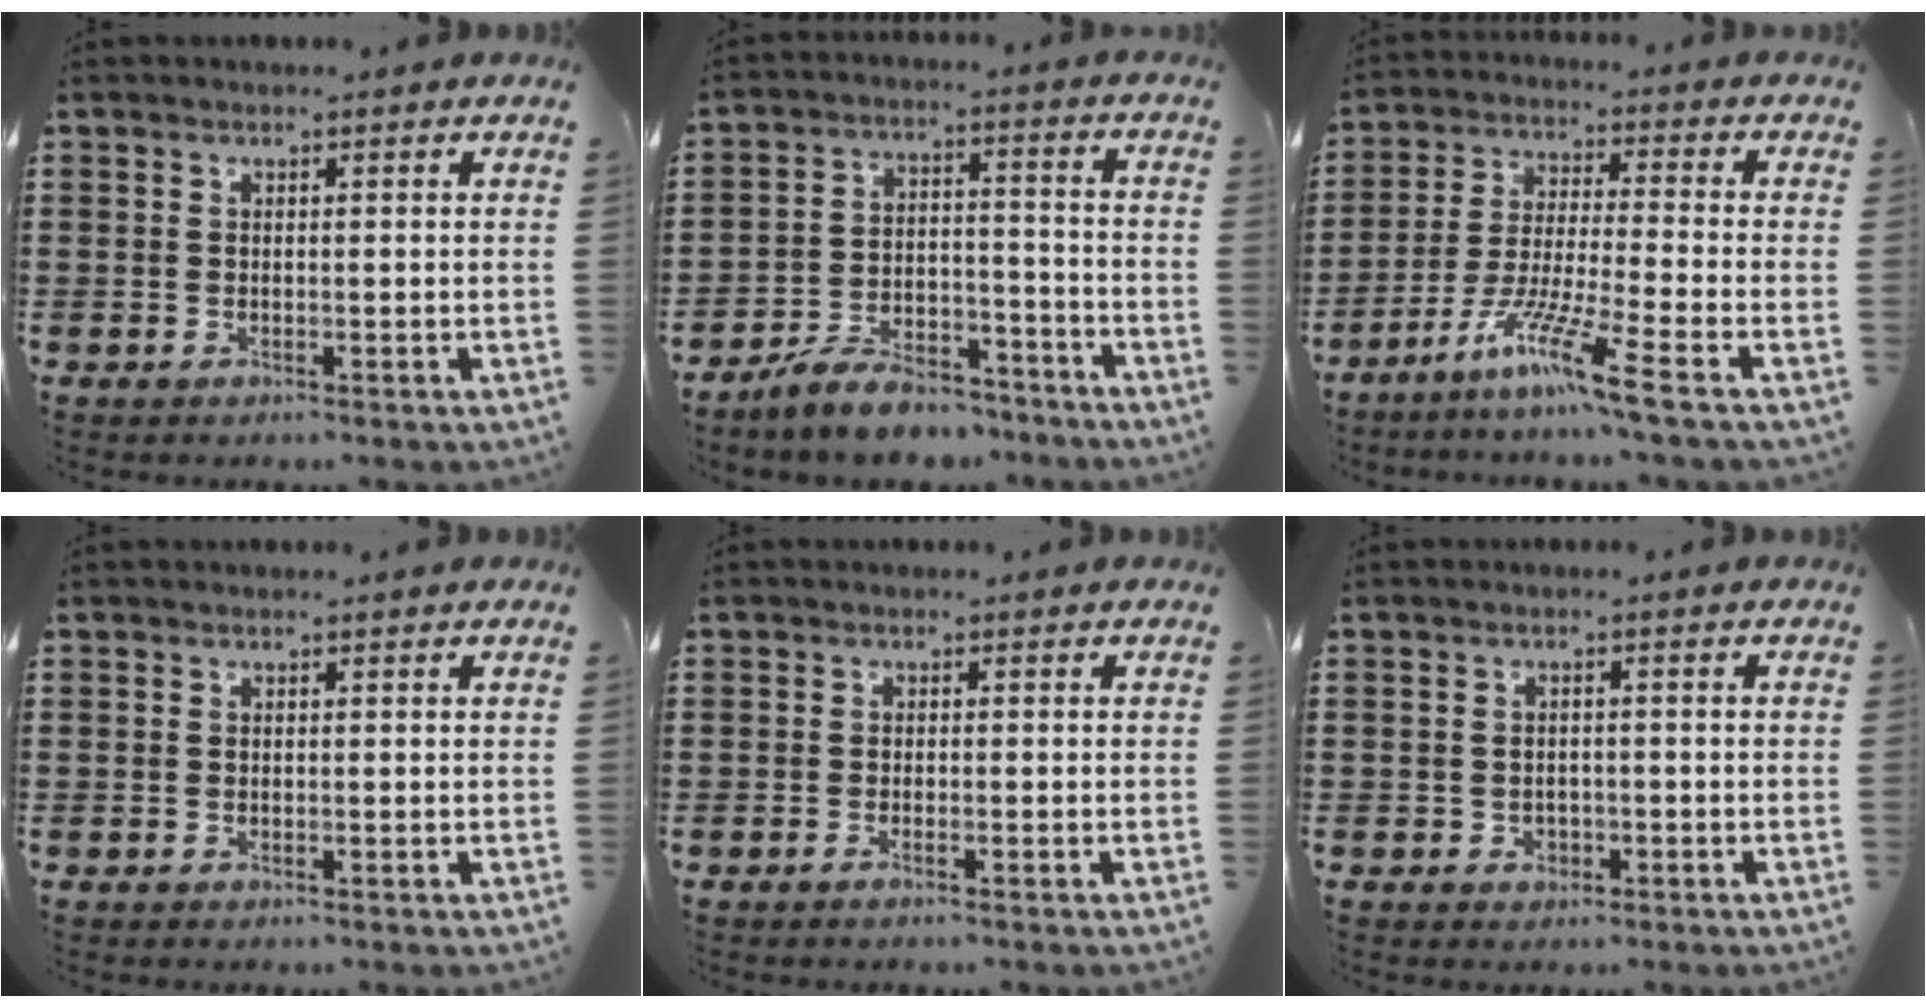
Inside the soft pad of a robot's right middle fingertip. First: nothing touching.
{"total": 7.5, "force": [-6.9, 1.6, 2.2], "torque": [-0.039, 0.019, -0.133]}
{"total": 9.5, "force": [-6.7, 0.0, 6.9], "torque": [-0.143, -0.011, -0.133]}
{"total": 0.0}
{"total": 0.8, "force": [-0.6, 0.0, 0.6], "torque": [-0.010, -0.003, -0.010]}
{"total": 1.4, "force": [-0.7, 1.1, 0.4], "torque": [-0.013, 0.001, -0.017]}